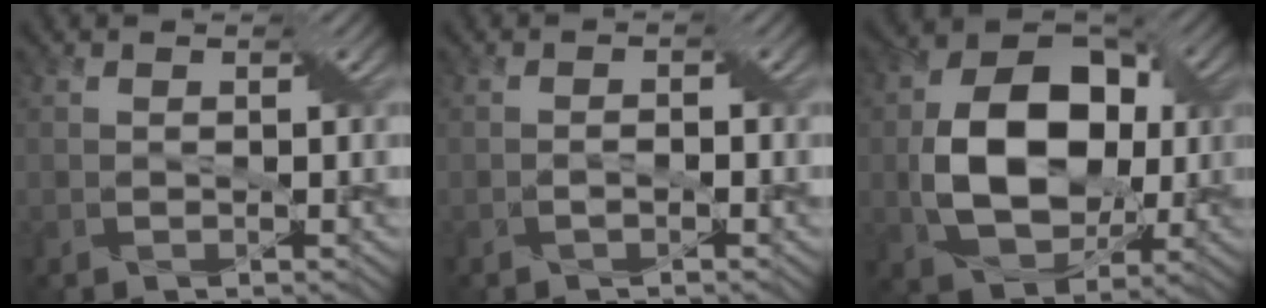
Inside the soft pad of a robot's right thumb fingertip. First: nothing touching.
{"total": 1.0, "force": [-0.6, 0.3, 0.7], "torque": [-0.015, 0.002, -0.009]}
{"total": 13.0, "force": [-0.4, 9.1, 9.2], "torque": [-0.166, 0.003, -0.004]}